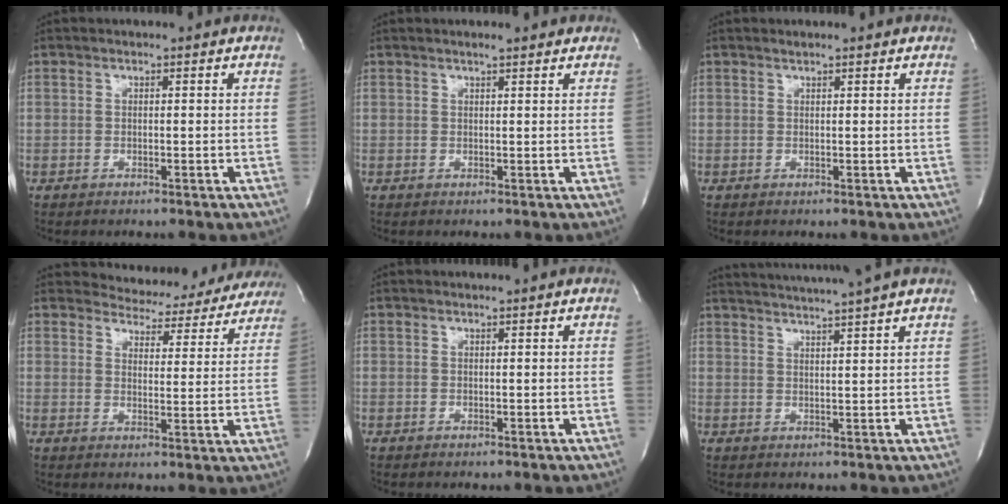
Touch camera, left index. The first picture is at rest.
{"total": 2.0, "force": [1.7, 0.4, 1.1], "torque": [-0.018, 0.010, 0.023]}
{"total": 1.0, "force": [0.9, 0.1, 0.4], "torque": [-0.009, 0.010, 0.016]}
{"total": 14.0, "force": [13.2, 4.2, 1.4], "torque": [0.009, -0.021, 0.141]}
{"total": 0.6, "force": [0.5, -0.1, 0.2], "torque": [-0.002, 0.000, 0.012]}
{"total": 10.1, "force": [9.1, -2.1, 4.0], "torque": [-0.068, -0.003, 0.124]}